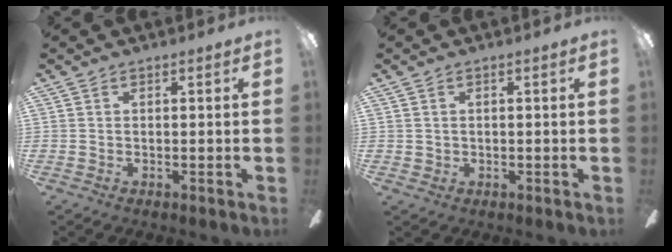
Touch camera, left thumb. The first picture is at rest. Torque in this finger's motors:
{"motor_torque": [-0.15, 0.03, 0.17, -0.34, 0.00]}